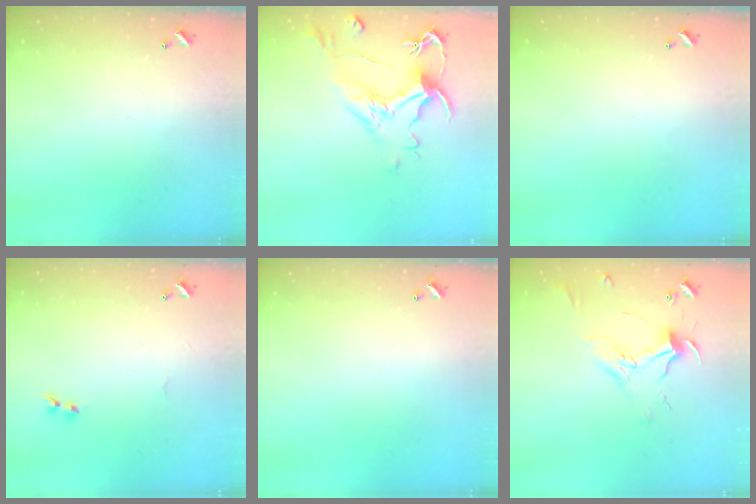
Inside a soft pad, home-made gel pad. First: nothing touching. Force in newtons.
{"total": 1.8, "press": 1.1, "slide": 1.4}
{"total": 0.0}
{"total": 2.0, "press": 1.9, "slide": 0.6}
{"total": 0.0}
{"total": 2.4, "press": 2.3, "slide": 0.9}